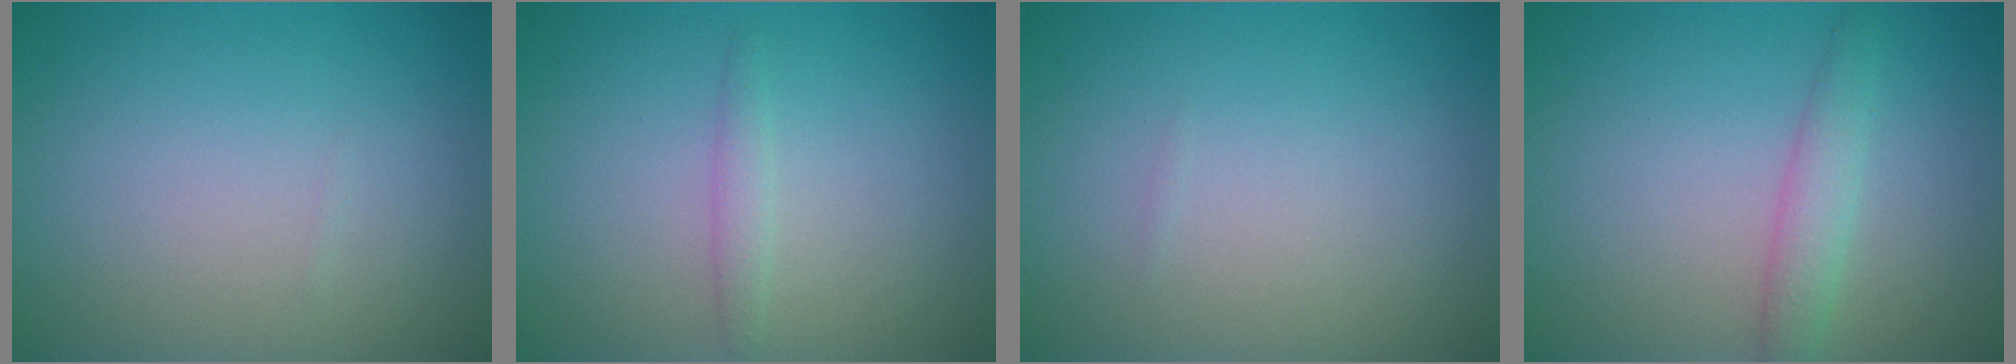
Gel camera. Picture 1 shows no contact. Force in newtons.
{"total": 1.1, "press": 1.1, "slide": 0.0}
{"total": 0.0}
{"total": 2.3, "press": 2.3, "slide": 0.0}